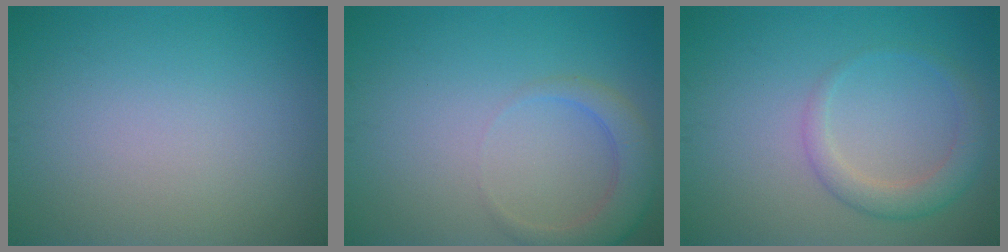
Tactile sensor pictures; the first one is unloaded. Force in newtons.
{"total": 3.2, "press": 3.2, "slide": 0.4}
{"total": 2.8, "press": 2.8, "slide": 0.2}